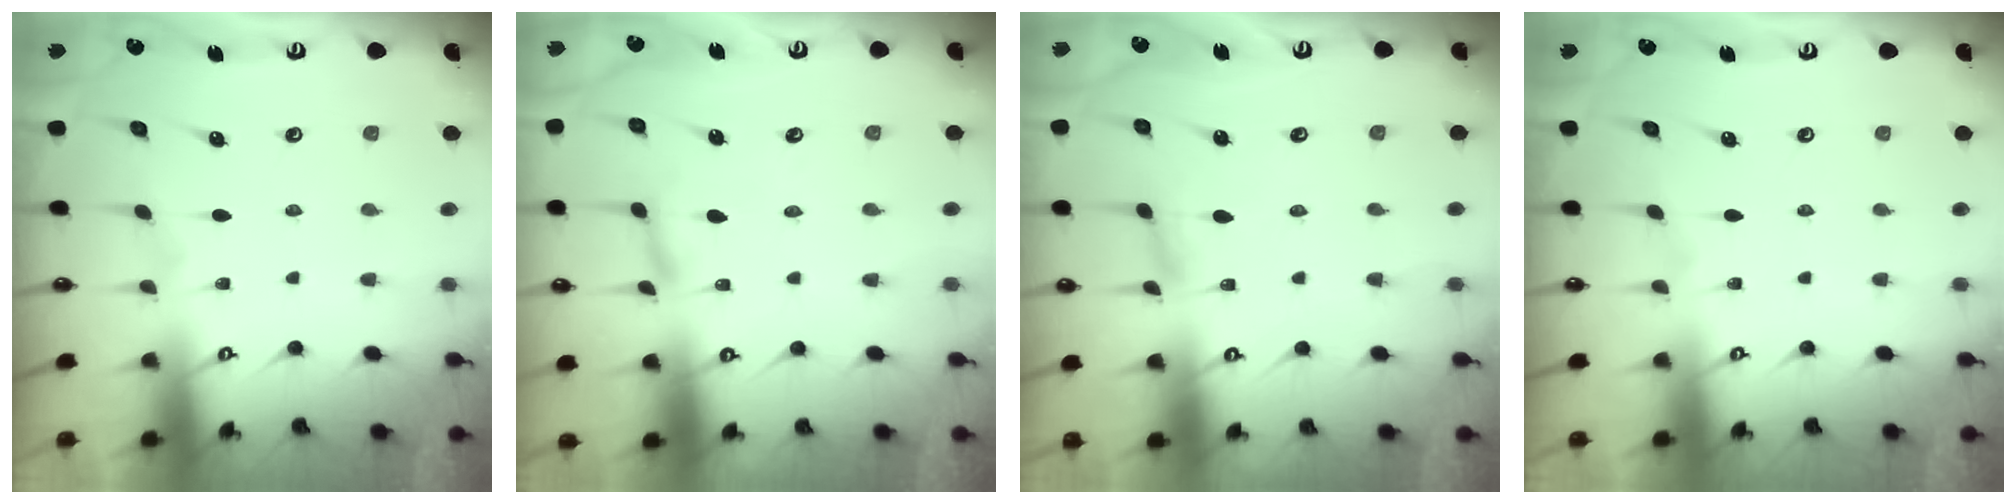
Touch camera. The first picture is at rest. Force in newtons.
{"total": 2.7, "press": 2.7, "slide": 0.1}
{"total": 2.9, "press": 2.9, "slide": 0.4}
{"total": 0.0}